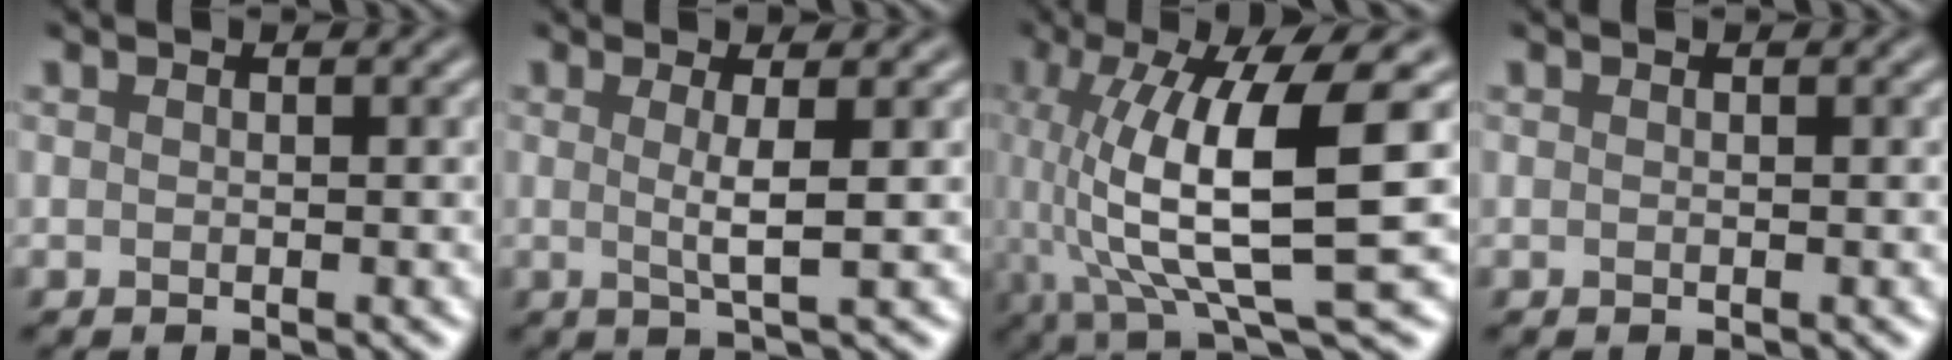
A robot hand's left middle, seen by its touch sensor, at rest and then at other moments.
{"total": 1.8, "force": [-0.3, -0.3, 1.8], "torque": [-0.046, 0.001, 0.011]}
{"total": 10.7, "force": [0.1, 2.4, 10.4], "torque": [-0.205, 0.005, 0.029]}
{"total": 0.0}